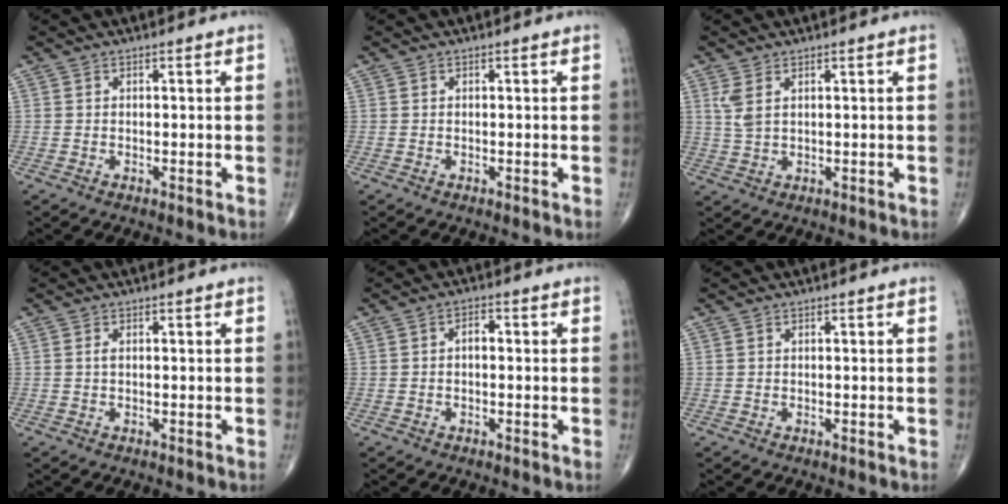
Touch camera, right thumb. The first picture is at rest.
{"total": 0.0}
{"total": 3.2, "force": [1.5, 1.4, 2.5], "torque": [-0.058, 0.003, 0.039]}
{"total": 0.7, "force": [0.1, 0.3, 0.6], "torque": [-0.013, 0.000, 0.000]}
{"total": 1.1, "force": [-0.1, 0.7, 0.9], "torque": [-0.010, 0.004, -0.005]}
{"total": 0.0}